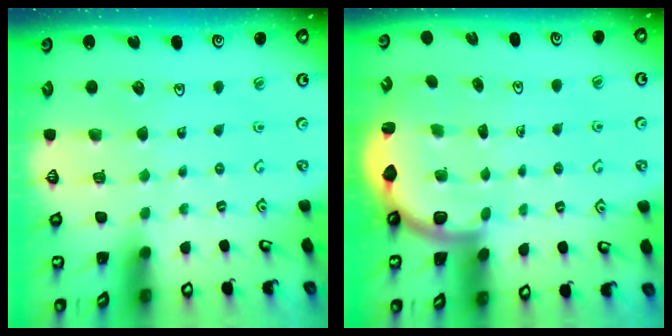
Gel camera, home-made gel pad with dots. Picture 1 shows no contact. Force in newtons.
{"total": 2.5, "press": 2.4, "slide": 0.7}